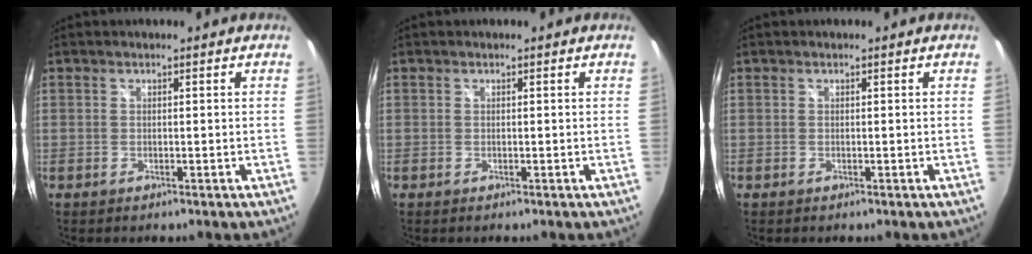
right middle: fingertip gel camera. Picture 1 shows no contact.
{"total": 0.0}
{"total": 0.0}